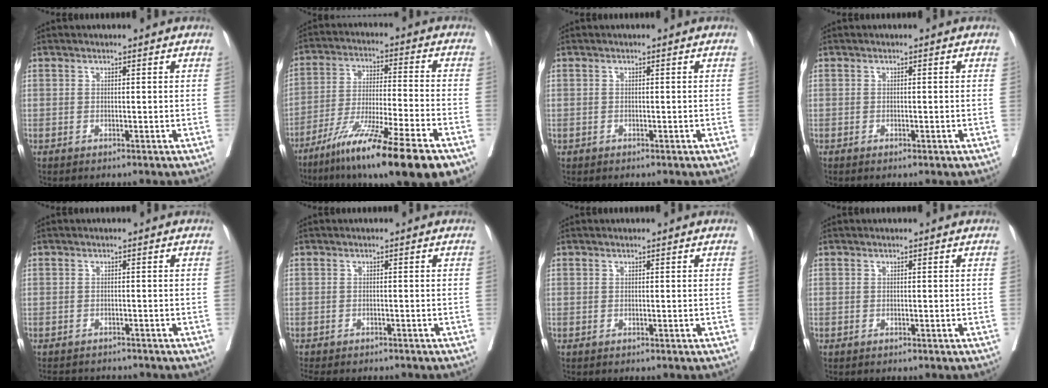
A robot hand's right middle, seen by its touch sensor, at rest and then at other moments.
{"total": 18.4, "force": [-12.0, 0.2, 14.0], "torque": [-0.211, -0.048, -0.204]}
{"total": 0.0}
{"total": 0.9, "force": [-0.6, 0.3, 0.6], "torque": [-0.010, -0.001, -0.006]}
{"total": 5.6, "force": [-5.3, 1.6, 1.1], "torque": [-0.007, -0.005, -0.072]}
{"total": 7.3, "force": [-6.4, 2.3, 2.8], "torque": [-0.039, -0.005, -0.088]}
{"total": 0.0}
{"total": 0.0}